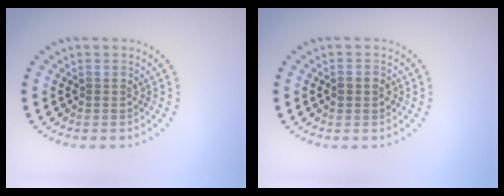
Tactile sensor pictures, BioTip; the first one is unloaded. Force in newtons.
{"total": 1.0, "press": 0.9, "slide": 0.2}